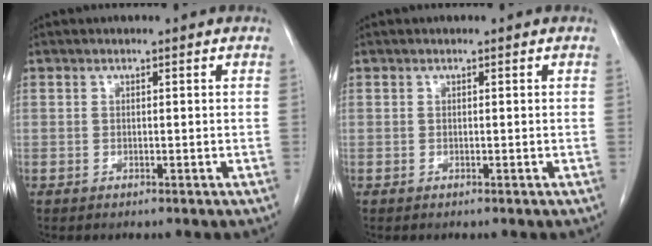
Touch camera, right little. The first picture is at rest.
{"total": 0.0}